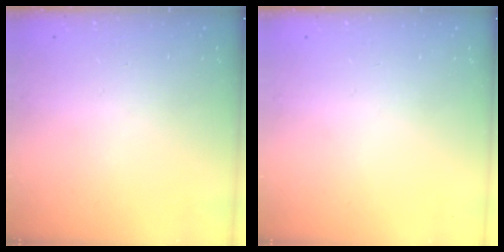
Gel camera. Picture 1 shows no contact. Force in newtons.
{"total": 0.0}